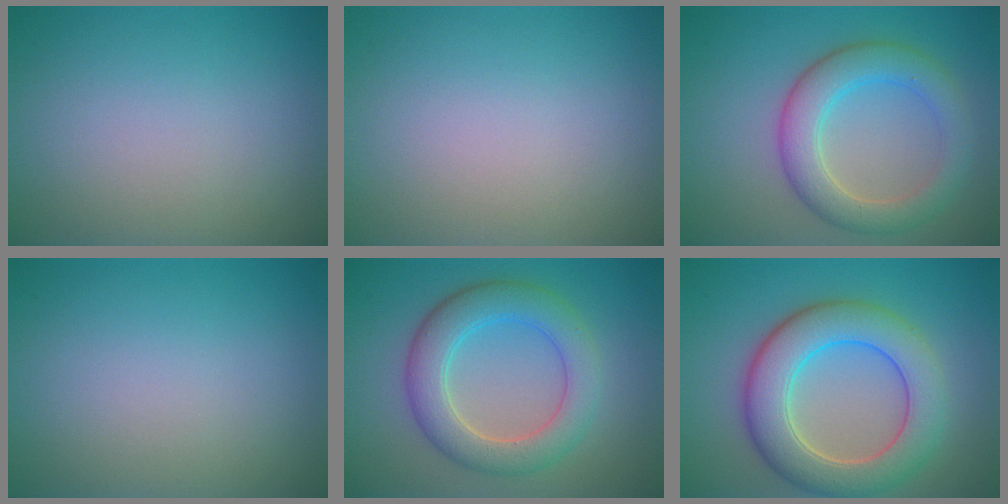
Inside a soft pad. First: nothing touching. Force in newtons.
{"total": 0.0}
{"total": 5.2, "press": 5.2, "slide": 0.1}
{"total": 0.0}
{"total": 5.8, "press": 5.8, "slide": 0.3}
{"total": 7.9, "press": 7.9, "slide": 0.4}